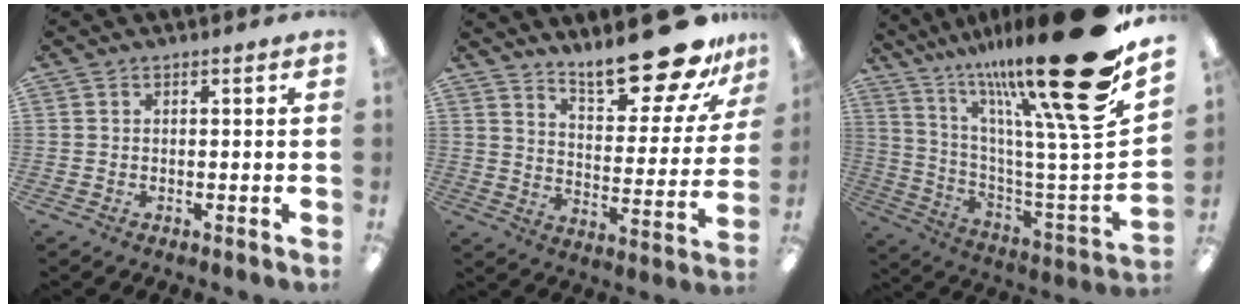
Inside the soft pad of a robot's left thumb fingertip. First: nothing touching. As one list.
[{"total": 20.1, "force": [16.0, 6.0, 10.7], "torque": [-0.148, -0.116, 0.265]}, {"total": 29.2, "force": [18.0, 5.1, 22.4], "torque": [-0.331, -0.133, 0.289]}]